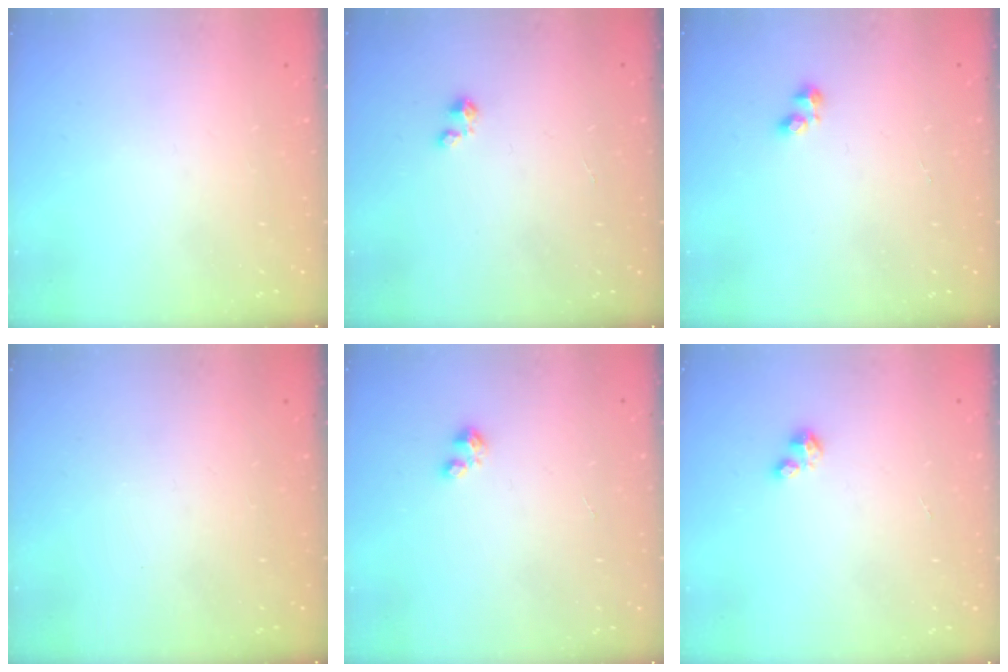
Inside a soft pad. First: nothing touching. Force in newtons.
{"total": 1.3, "press": 1.3, "slide": 0.3}
{"total": 2.2, "press": 2.1, "slide": 0.7}
{"total": 0.0}
{"total": 2.5, "press": 2.4, "slide": 0.4}
{"total": 2.2, "press": 2.2, "slide": 0.4}